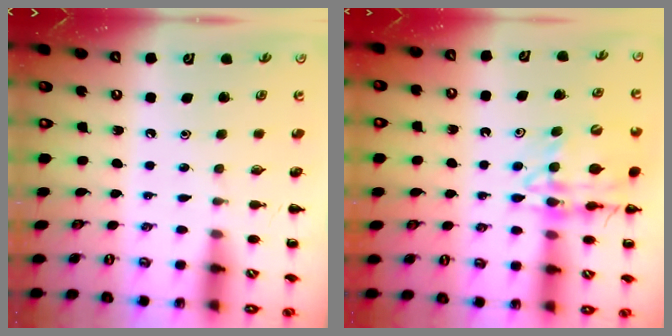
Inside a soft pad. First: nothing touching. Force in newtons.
{"total": 15.1, "press": 14.8, "slide": 2.6}